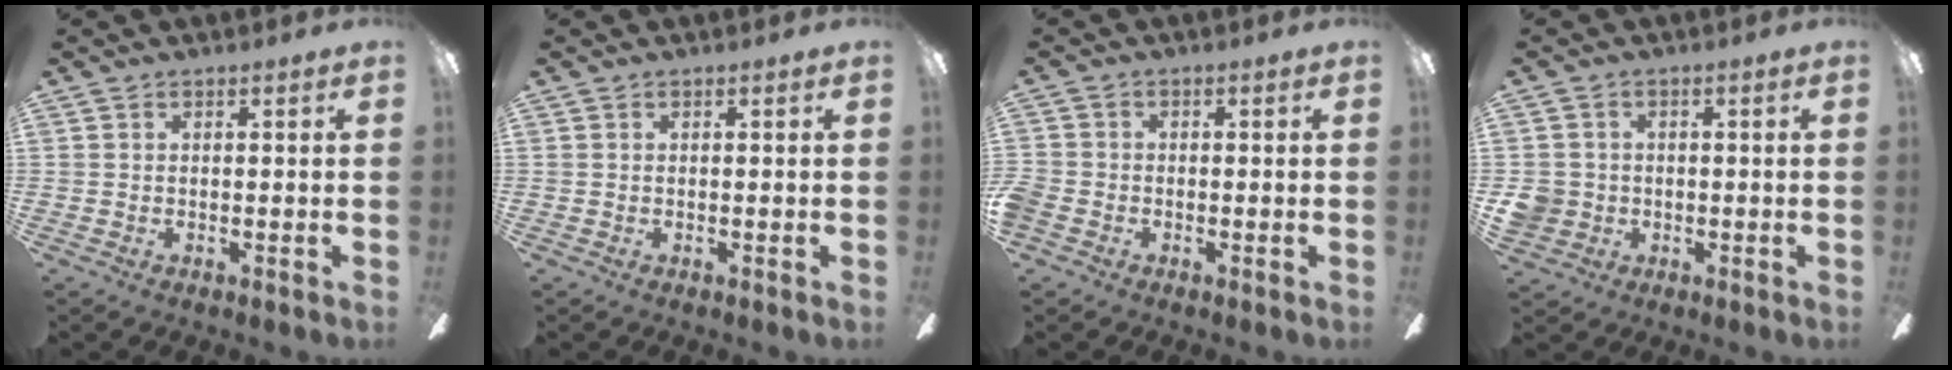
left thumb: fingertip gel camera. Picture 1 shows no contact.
{"total": 0.0}
{"total": 2.6, "force": [-1.5, 1.8, 1.0], "torque": [-0.014, 0.011, -0.028]}
{"total": 4.8, "force": [-0.8, 4.6, 1.1], "torque": [-0.032, 0.009, -0.016]}